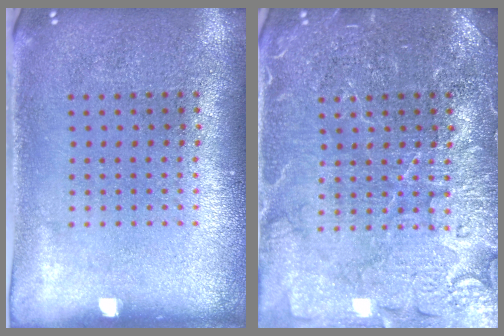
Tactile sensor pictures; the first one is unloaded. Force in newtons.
{"total": 4.3, "press": 4.3, "slide": 0.6}